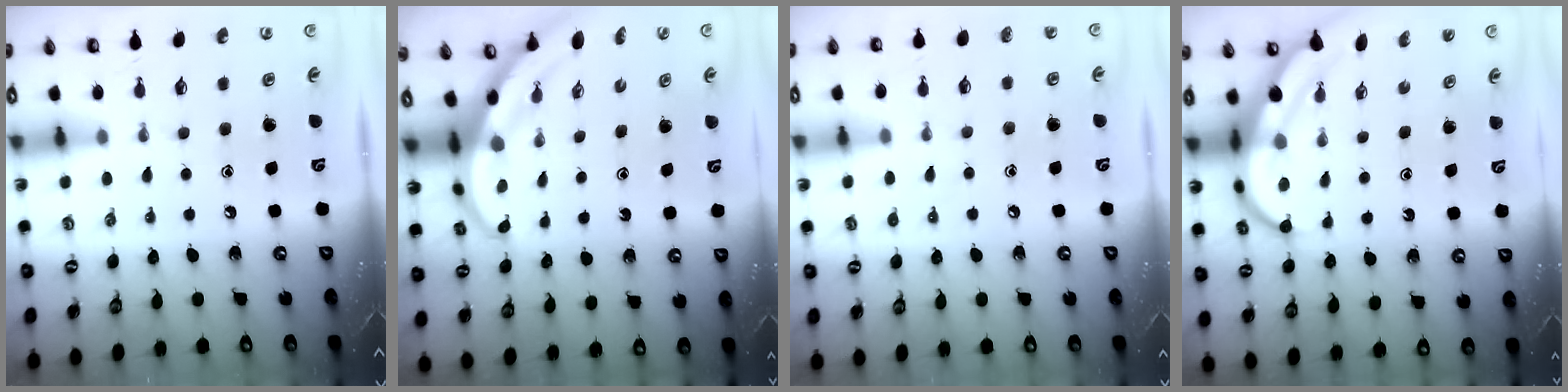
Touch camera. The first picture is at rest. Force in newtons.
{"total": 3.8, "press": 3.7, "slide": 0.2}
{"total": 5.3, "press": 5.3, "slide": 0.5}
{"total": 9.3, "press": 9.2, "slide": 0.9}